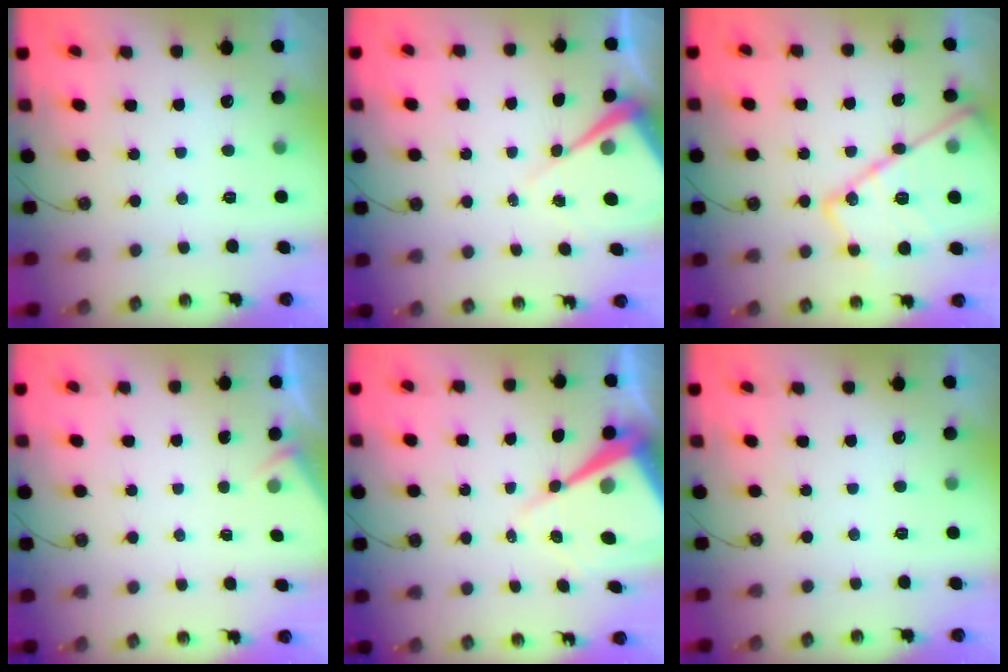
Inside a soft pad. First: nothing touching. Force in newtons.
{"total": 7.5, "press": 7.5, "slide": 0.5}
{"total": 22.0, "press": 21.9, "slide": 1.9}
{"total": 2.5, "press": 2.5, "slide": 0.4}
{"total": 14.3, "press": 14.3, "slide": 1.3}
{"total": 0.0}